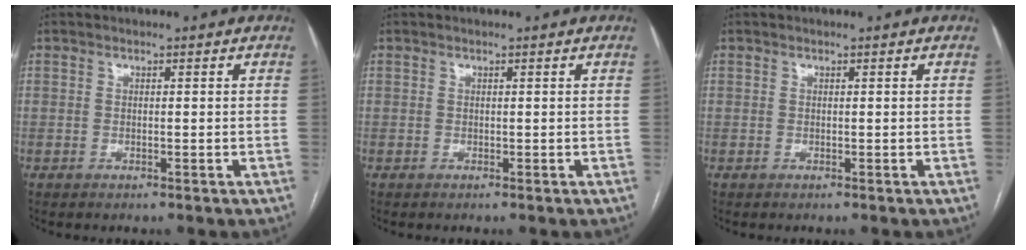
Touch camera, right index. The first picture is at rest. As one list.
[{"total": 0.0}, {"total": 0.0}]